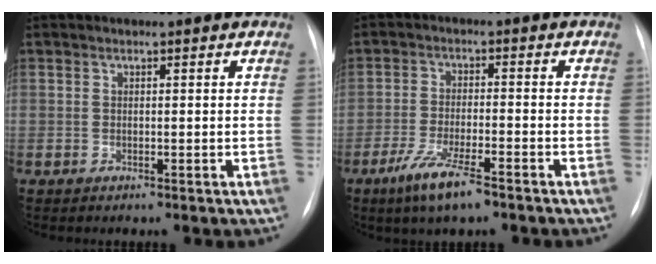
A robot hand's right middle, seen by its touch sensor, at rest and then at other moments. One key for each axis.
{"total": 7.2, "fx": -4.8, "fy": 1.0, "fz": 5.3, "tx": -0.112, "ty": -0.014, "tz": -0.086}